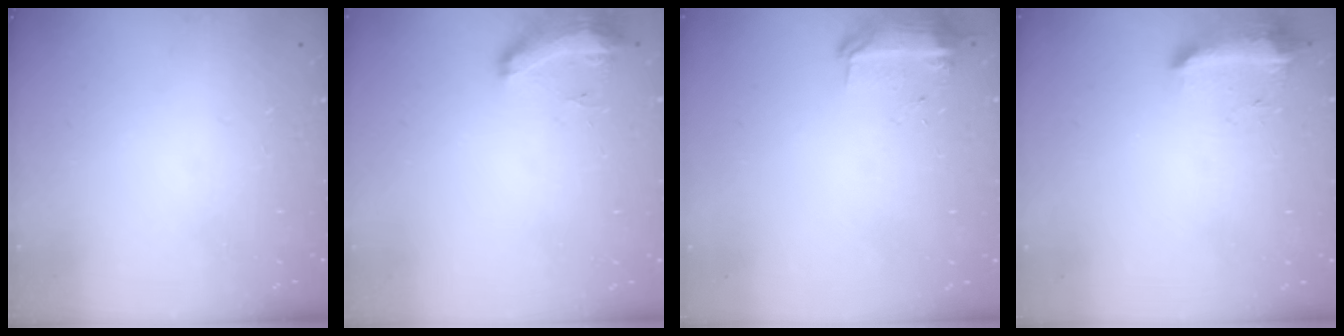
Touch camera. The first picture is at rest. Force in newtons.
{"total": 13.8, "press": 10.1, "slide": 9.4}
{"total": 10.1, "press": 10.1, "slide": 0.7}
{"total": 8.5, "press": 8.5, "slide": 0.4}